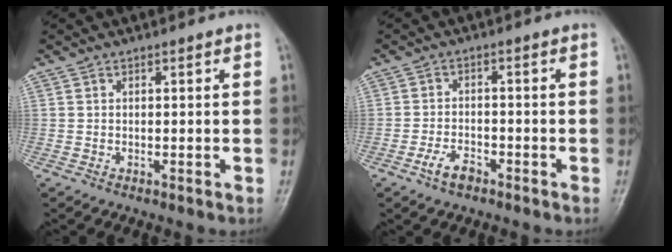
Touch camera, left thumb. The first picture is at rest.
{"total": 3.8, "force": [-2.5, 1.9, 2.1], "torque": [-0.039, 0.020, -0.045]}